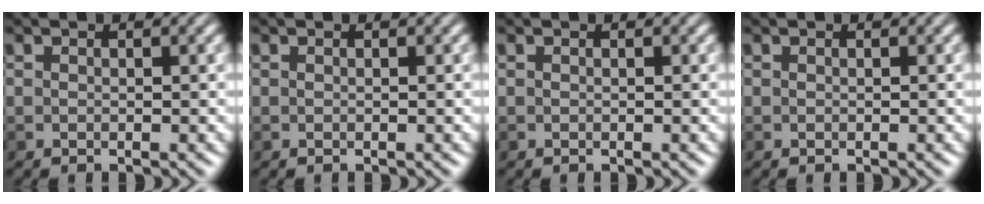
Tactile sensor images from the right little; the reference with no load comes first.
{"total": 0.0}
{"total": 0.0}
{"total": 0.0}